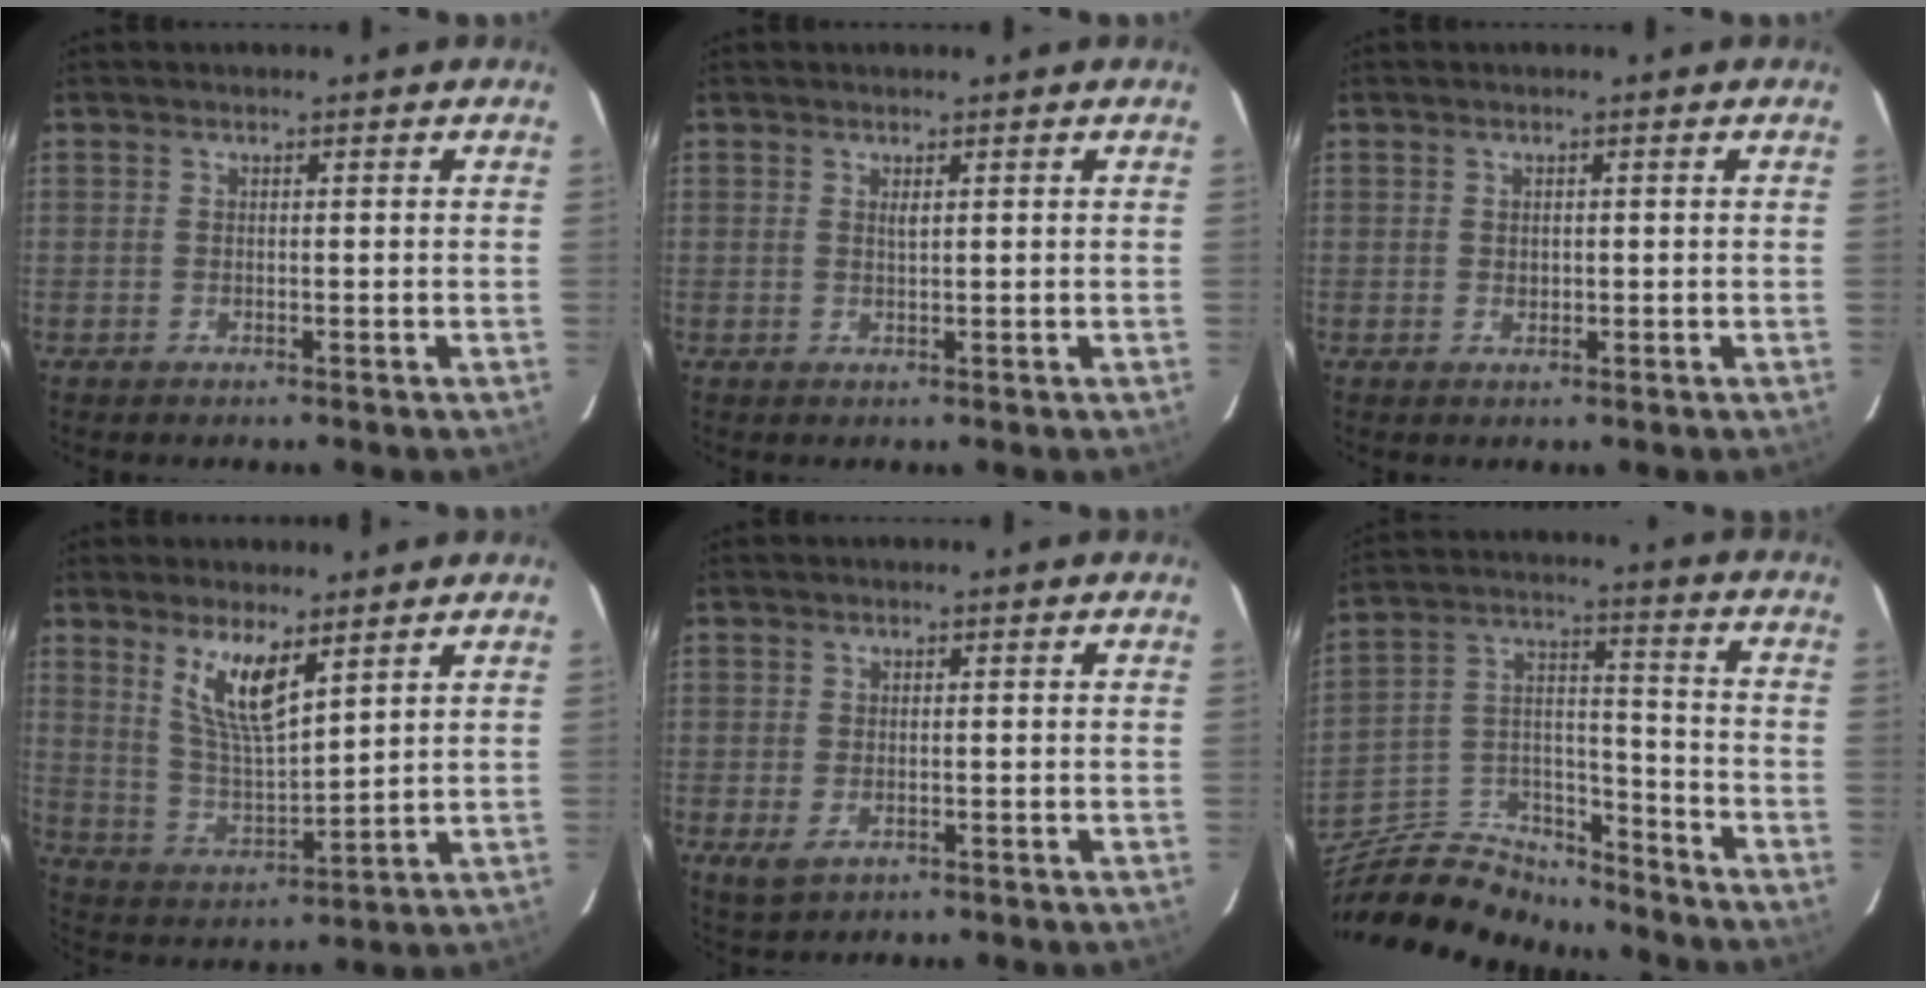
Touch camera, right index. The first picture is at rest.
{"total": 0.9, "force": [0.5, 0.1, 0.8], "torque": [-0.014, 0.001, 0.009]}
{"total": 1.0, "force": [0.2, 0.9, 0.2], "torque": [-0.001, 0.001, 0.006]}
{"total": 9.5, "force": [5.6, 2.4, 7.3], "torque": [-0.138, -0.007, 0.117]}
{"total": 3.2, "force": [-1.2, 2.0, 2.2], "torque": [-0.042, -0.009, -0.017]}
{"total": 19.2, "force": [-16.0, 7.7, 7.3], "torque": [-0.159, 0.040, -0.266]}